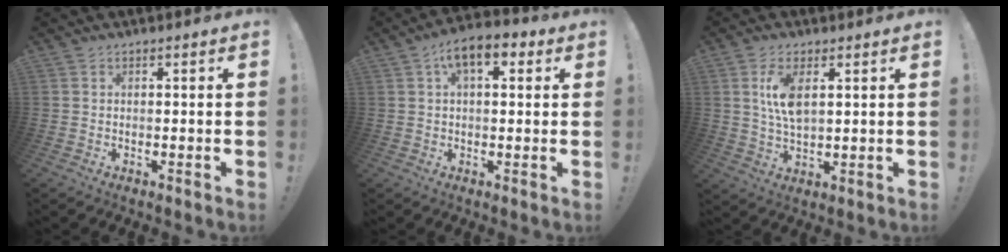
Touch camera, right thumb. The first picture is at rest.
{"total": 7.7, "force": [3.0, 3.7, 6.0], "torque": [-0.094, 0.002, 0.052]}
{"total": 8.2, "force": [2.7, 3.8, 6.8], "torque": [-0.131, -0.010, 0.042]}